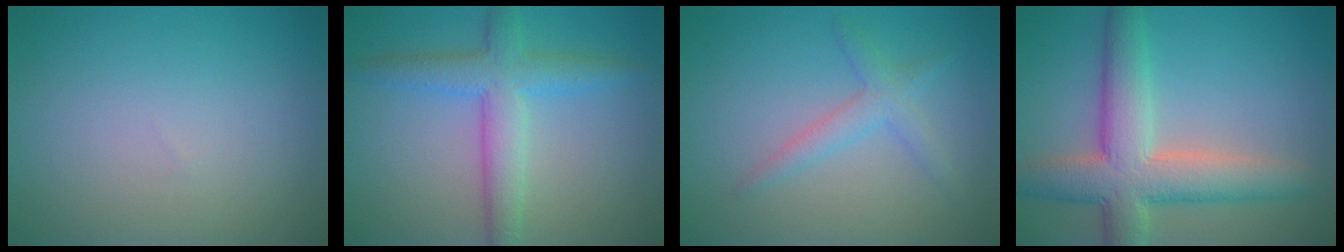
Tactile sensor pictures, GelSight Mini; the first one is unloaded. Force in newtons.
{"total": 4.7, "press": 4.7, "slide": 0.1}
{"total": 2.3, "press": 2.3, "slide": 0.1}
{"total": 7.5, "press": 7.5, "slide": 0.5}